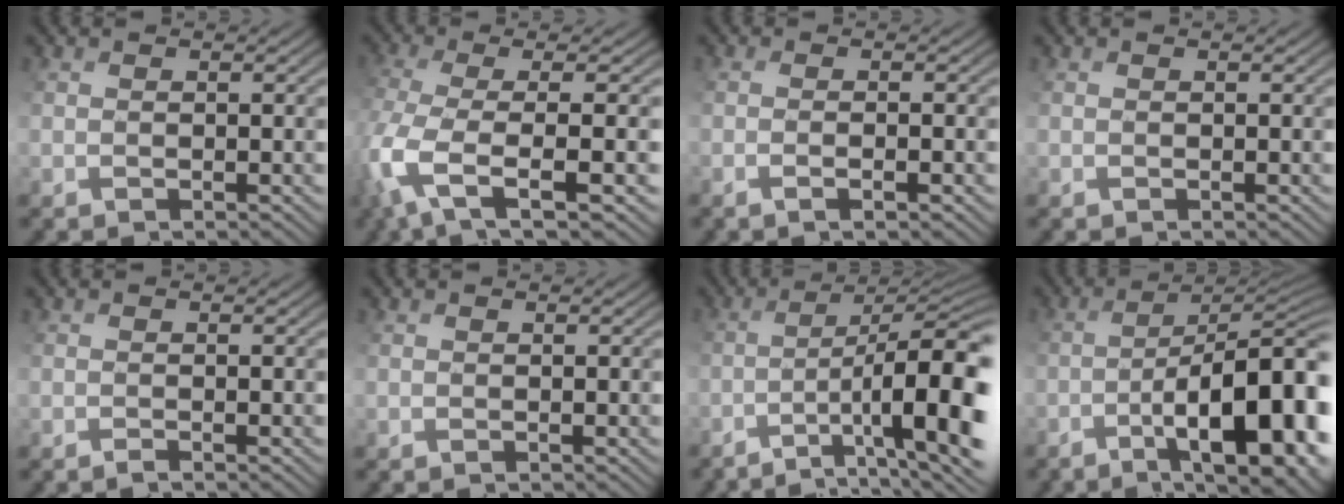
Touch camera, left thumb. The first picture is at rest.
{"total": 8.2, "force": [-2.1, 2.5, 7.5], "torque": [-0.166, -0.011, -0.044]}
{"total": 2.1, "force": [-0.8, 0.1, 2.0], "torque": [-0.029, 0.007, -0.022]}
{"total": 0.0}
{"total": 0.5, "force": [-0.3, -0.4, 0.2], "torque": [0.001, 0.002, -0.006]}
{"total": 0.0}
{"total": 13.7, "force": [-5.2, 3.4, 12.2], "torque": [-0.163, 0.006, -0.068]}
{"total": 16.7, "force": [-7.4, 4.8, 14.2], "torque": [-0.184, 0.002, -0.107]}